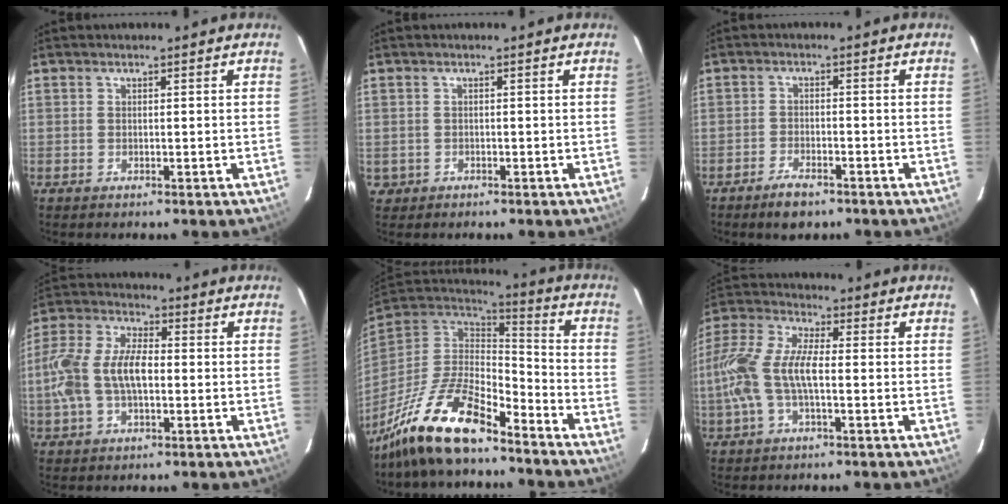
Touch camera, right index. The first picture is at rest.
{"total": 1.8, "force": [-0.4, 1.8, 0.2], "torque": [-0.006, 0.002, -0.002]}
{"total": 4.7, "force": [-3.5, 1.9, 2.4], "torque": [-0.061, -0.001, -0.061]}
{"total": 11.9, "force": [-1.2, 6.2, 10.1], "torque": [-0.217, 0.014, -0.023]}
{"total": 19.4, "force": [-14.1, 5.9, 11.9], "torque": [-0.248, -0.018, -0.262]}
{"total": 12.8, "force": [-1.8, 4.8, 11.8], "torque": [-0.253, 0.008, -0.040]}